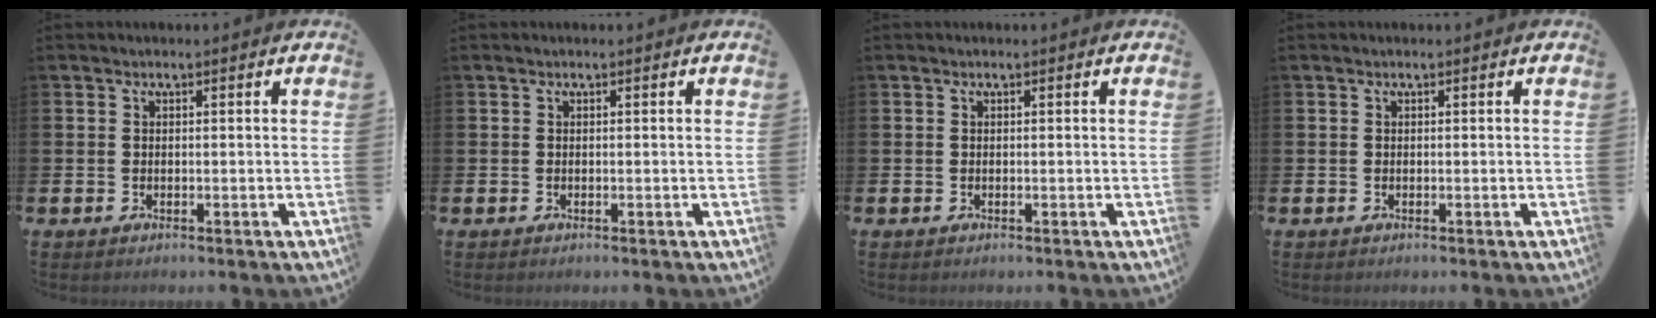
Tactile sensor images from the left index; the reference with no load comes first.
{"total": 0.0}
{"total": 0.0}
{"total": 0.0}